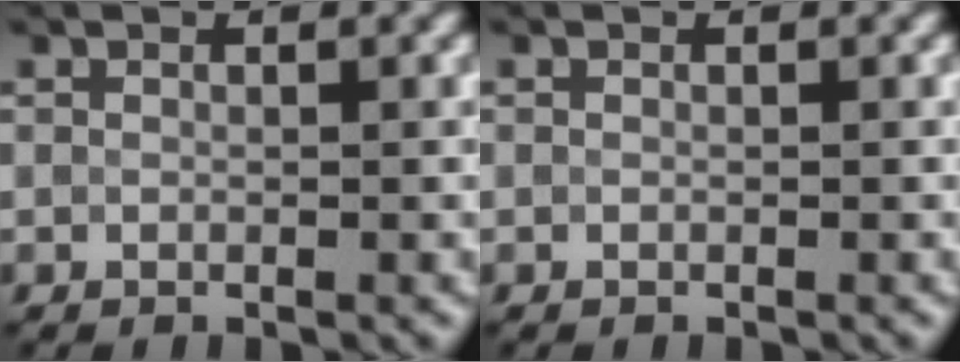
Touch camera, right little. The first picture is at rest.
{"total": 0.6, "force": [-0.2, -0.3, -0.4], "torque": [0.003, 0.002, 0.001]}